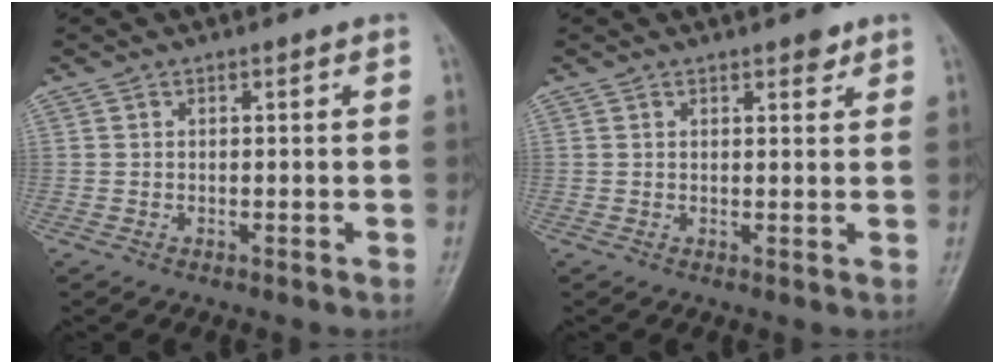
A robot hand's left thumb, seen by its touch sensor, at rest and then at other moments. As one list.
[{"total": 2.3, "force": [1.6, 0.9, 1.2], "torque": [-0.007, -0.008, 0.020]}]